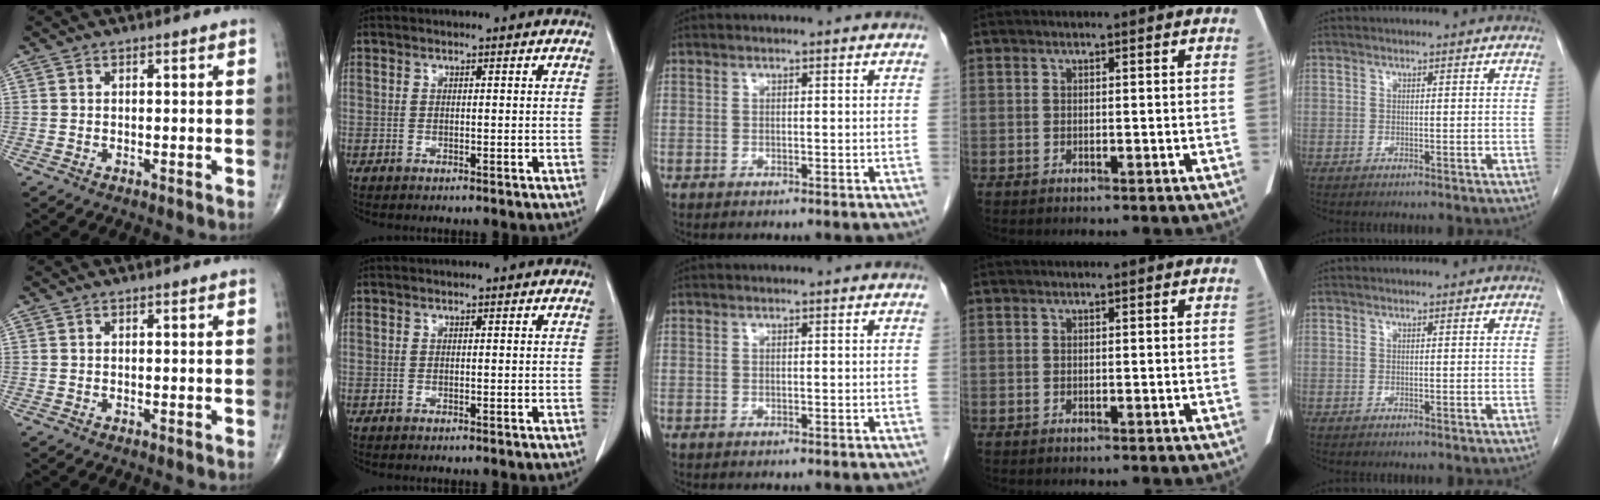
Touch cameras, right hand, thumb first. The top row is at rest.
{}